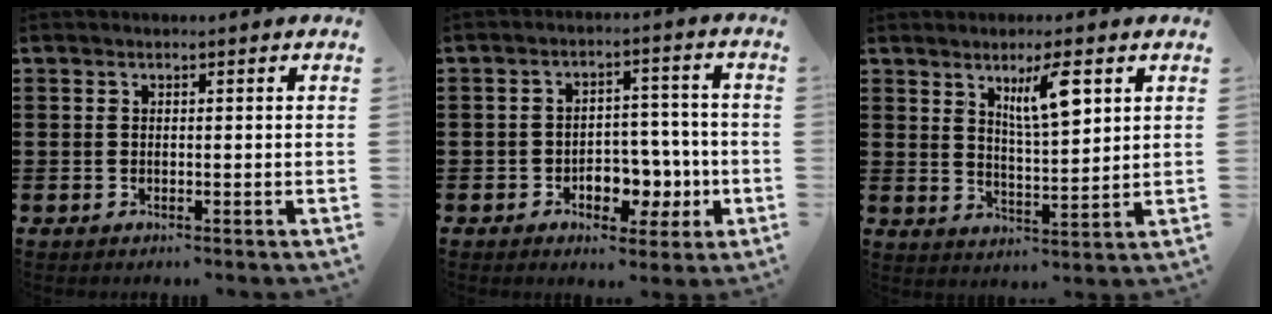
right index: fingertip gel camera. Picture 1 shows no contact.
{"total": 6.2, "force": [-2.2, 4.6, 3.5], "torque": [-0.048, 0.009, -0.040]}
{"total": 6.5, "force": [3.3, 1.5, 5.4], "torque": [-0.099, 0.002, 0.050]}